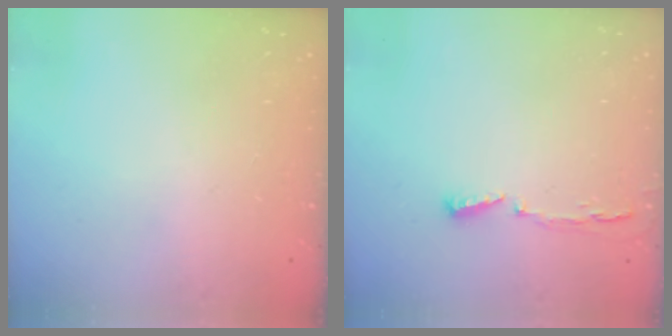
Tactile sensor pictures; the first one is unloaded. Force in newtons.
{"total": 4.1, "press": 4.0, "slide": 1.1}